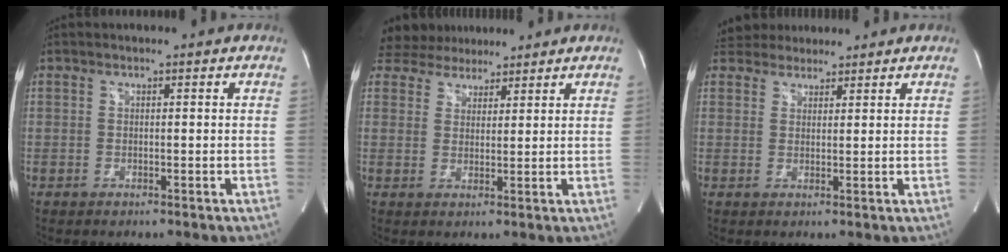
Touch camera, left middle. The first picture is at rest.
{"total": 8.9, "force": [7.8, 3.7, 2.3], "torque": [-0.042, 0.029, 0.129]}
{"total": 5.2, "force": [4.7, 2.2, 0.6], "torque": [-0.008, 0.030, 0.080]}